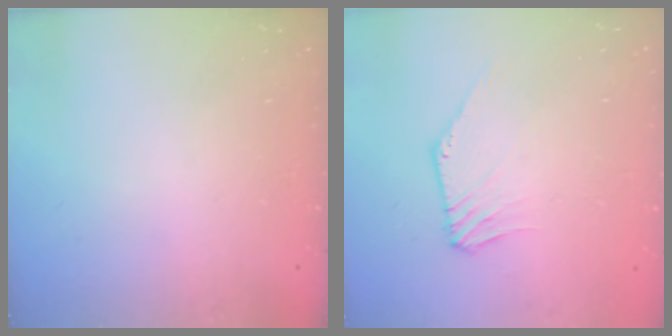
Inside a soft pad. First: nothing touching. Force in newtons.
{"total": 1.7, "press": 1.7, "slide": 0.2}